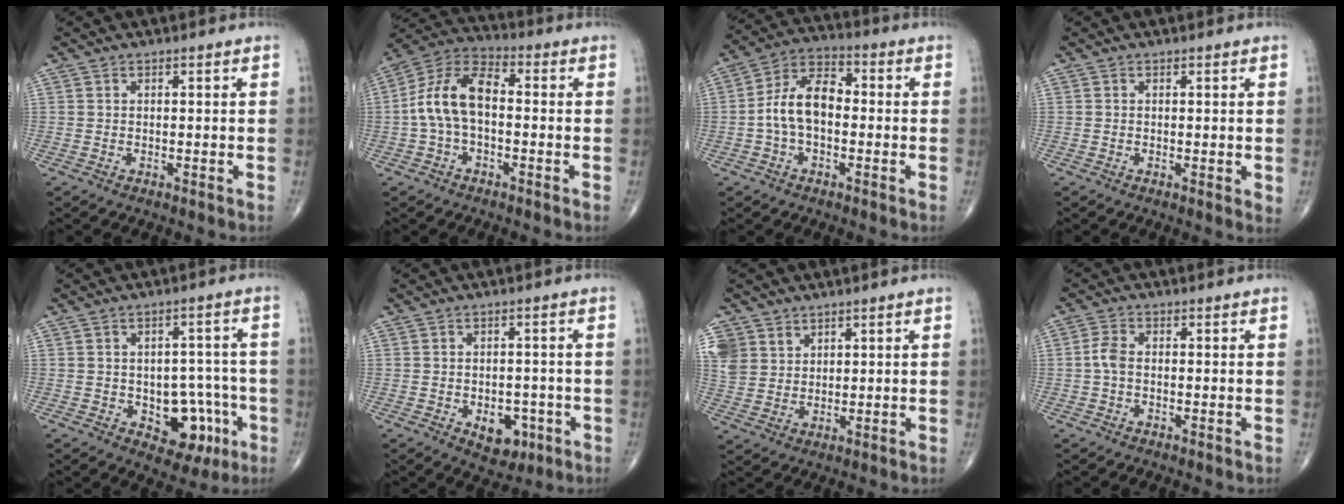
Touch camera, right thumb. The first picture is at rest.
{"total": 11.3, "force": [-0.7, 6.3, 9.4], "torque": [-0.184, 0.038, -0.022]}
{"total": 10.1, "force": [-1.0, 6.1, 8.0], "torque": [-0.141, 0.035, -0.029]}
{"total": 1.5, "force": [0.2, 0.5, 1.4], "torque": [-0.021, -0.007, -0.001]}
{"total": 10.4, "force": [-3.5, 6.8, 7.0], "torque": [-0.046, 0.030, -0.035]}
{"total": 6.4, "force": [-2.4, 4.2, 4.2], "torque": [-0.029, 0.011, -0.023]}
{"total": 8.5, "force": [4.6, 6.7, 2.5], "torque": [-0.046, -0.013, 0.102]}
{"total": 3.0, "force": [-0.3, 1.8, 2.4], "torque": [-0.052, 0.006, -0.013]}